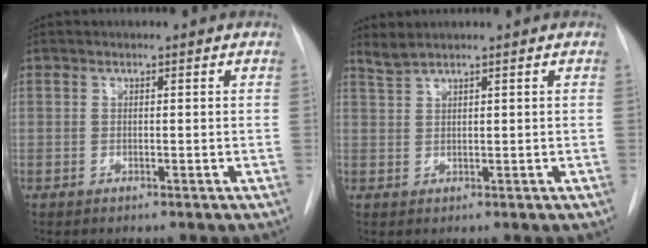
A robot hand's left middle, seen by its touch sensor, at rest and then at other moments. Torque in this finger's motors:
{"motor_torque": [-0.07, -0.32, -0.04, 0.00]}